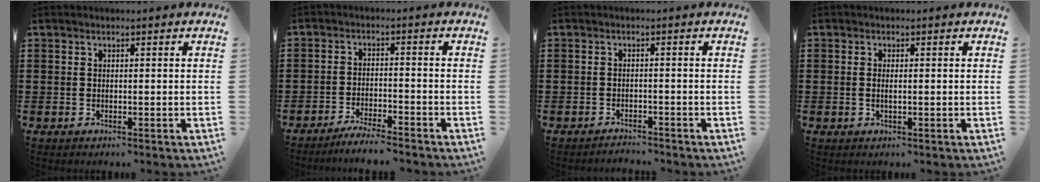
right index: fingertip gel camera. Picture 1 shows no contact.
{"total": 3.6, "force": [-3.4, -0.2, 0.9], "torque": [-0.025, -0.002, -0.071]}
{"total": 1.7, "force": [-1.7, 0.0, -0.2], "torque": [0.000, 0.002, -0.038]}
{"total": 1.1, "force": [-0.1, 0.3, 1.1], "torque": [-0.020, 0.001, -0.002]}